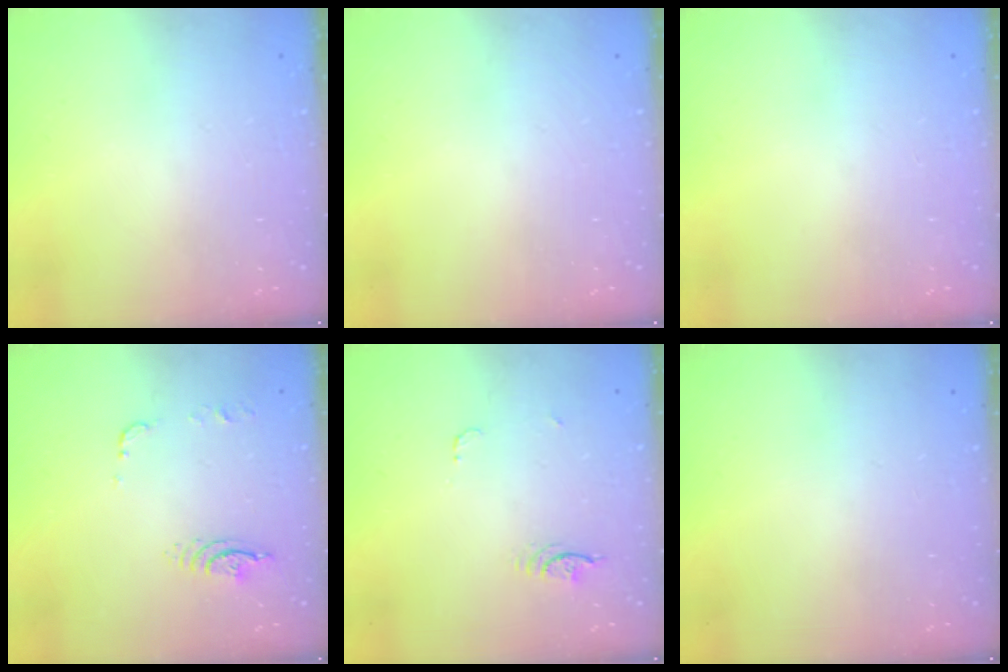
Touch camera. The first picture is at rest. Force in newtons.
{"total": 0.0}
{"total": 0.0}
{"total": 6.7, "press": 6.7, "slide": 0.5}
{"total": 3.9, "press": 3.6, "slide": 1.7}
{"total": 0.0}